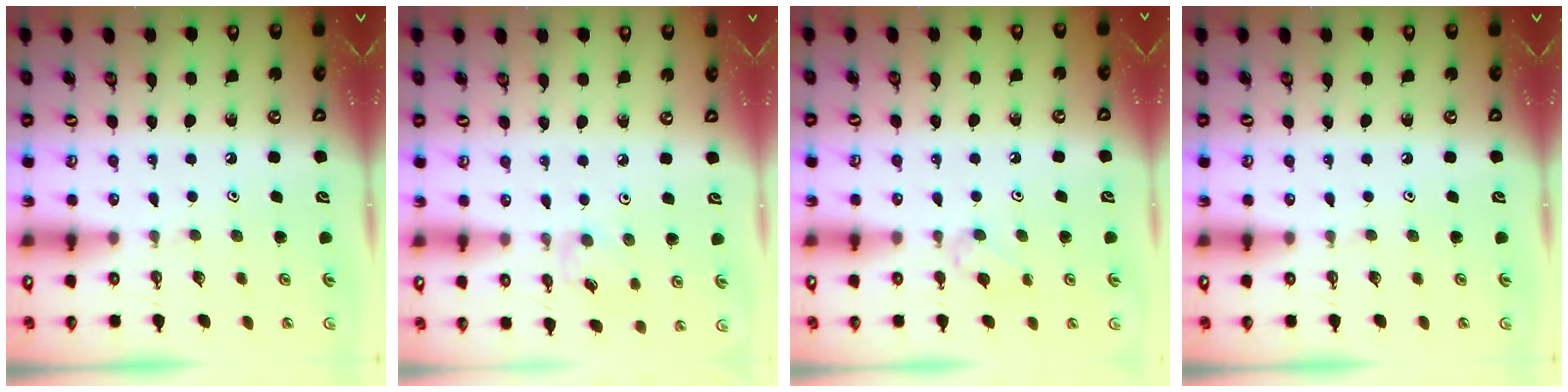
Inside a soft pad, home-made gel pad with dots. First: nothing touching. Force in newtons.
{"total": 2.9, "press": 2.8, "slide": 0.5}
{"total": 2.7, "press": 2.6, "slide": 0.6}
{"total": 0.0}